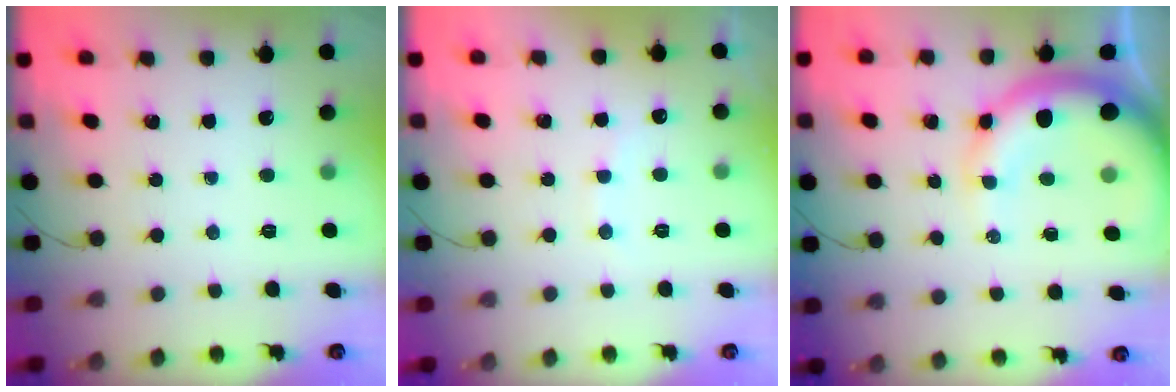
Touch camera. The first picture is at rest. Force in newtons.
{"total": 6.3, "press": 6.2, "slide": 1.0}
{"total": 12.6, "press": 12.3, "slide": 2.9}